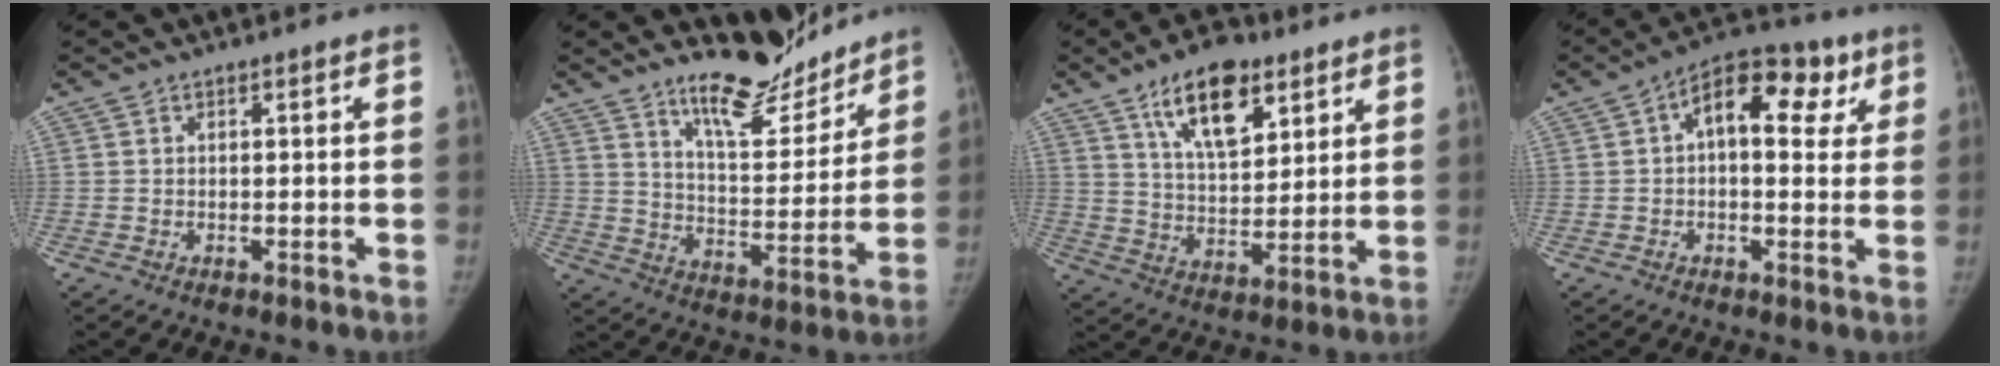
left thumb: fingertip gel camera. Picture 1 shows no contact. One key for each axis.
{"total": 13.1, "fx": 11.6, "fy": 3.6, "fz": 4.9, "tx": -0.039, "ty": -0.091, "tz": 0.192}
{"total": 14.0, "fx": 8.0, "fy": 6.6, "fz": 9.4, "tx": -0.118, "ty": -0.036, "tz": 0.140}
{"total": 13.4, "fx": 4.4, "fy": 7.5, "fz": 10.2, "tx": -0.109, "ty": 0.021, "tz": 0.057}